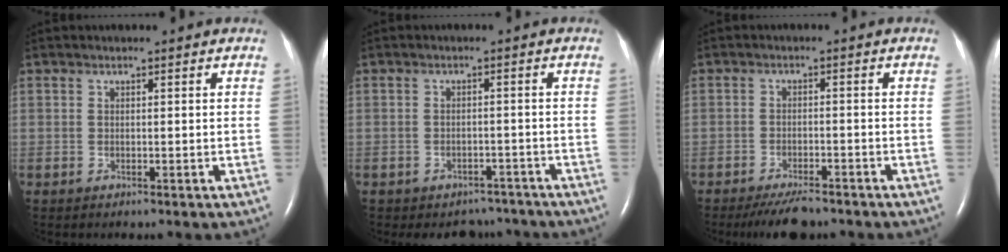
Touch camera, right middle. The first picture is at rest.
{"total": 4.8, "force": [-4.1, 2.4, 0.2], "torque": [-0.001, 0.015, -0.048]}
{"total": 5.6, "force": [-4.8, 1.3, 2.5], "torque": [-0.045, -0.011, -0.078]}